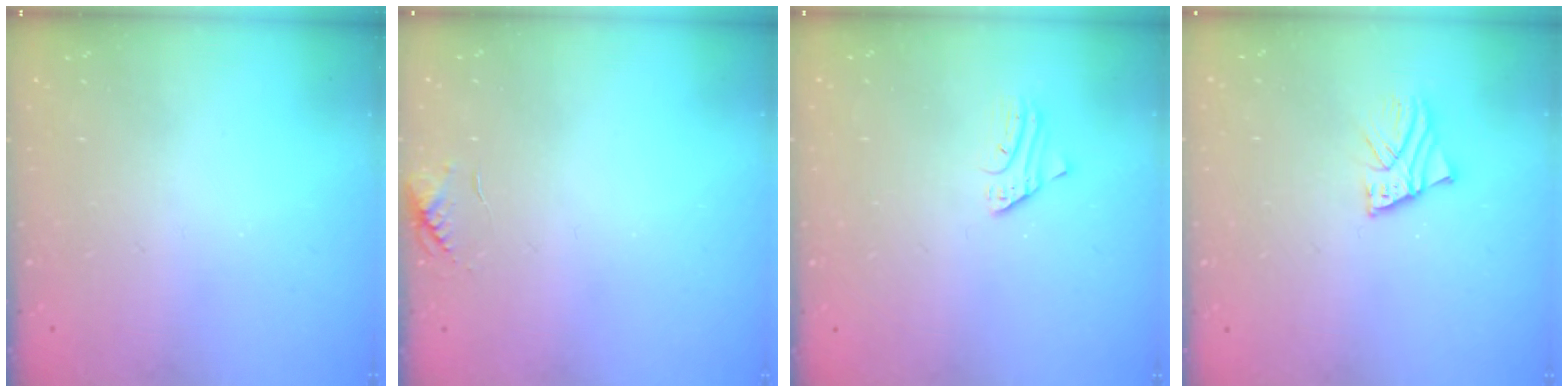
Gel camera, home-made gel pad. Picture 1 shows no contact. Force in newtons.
{"total": 7.0, "press": 6.9, "slide": 0.6}
{"total": 2.0, "press": 2.0, "slide": 0.1}
{"total": 2.5, "press": 2.5, "slide": 0.1}